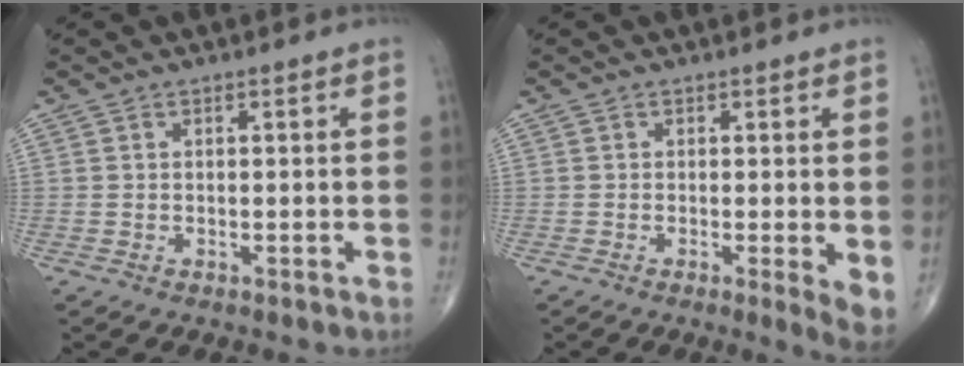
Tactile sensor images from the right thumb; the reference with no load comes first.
{"total": 3.6, "force": [-0.3, 0.7, 3.6], "torque": [-0.053, -0.012, -0.011]}